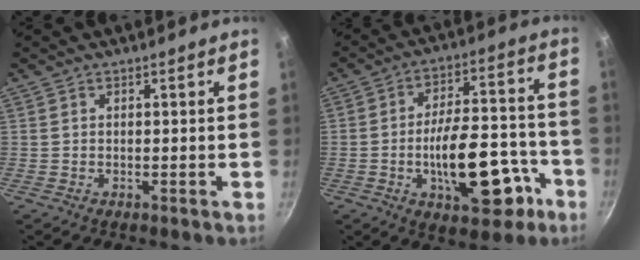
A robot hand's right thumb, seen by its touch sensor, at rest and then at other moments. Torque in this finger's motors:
{"motor_torque": [2.73, 2.19, 1.68, -1.00, 0.58]}